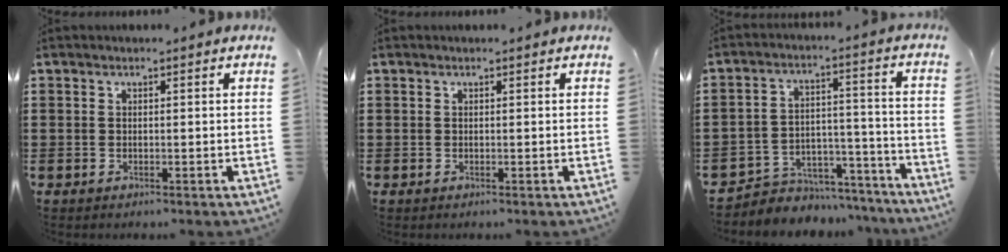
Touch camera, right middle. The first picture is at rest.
{"total": 0.0}
{"total": 5.3, "force": [-4.8, 2.2, 0.3], "torque": [-0.007, 0.019, -0.098]}